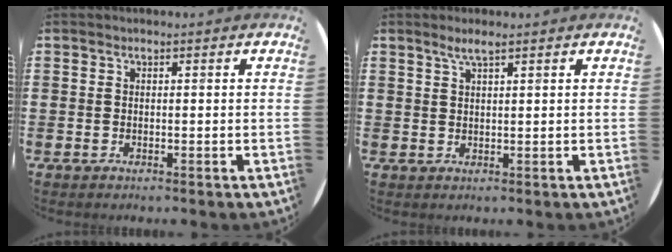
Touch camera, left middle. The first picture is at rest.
{"total": 2.2, "force": [1.6, 0.2, 1.5], "torque": [-0.031, 0.003, 0.028]}